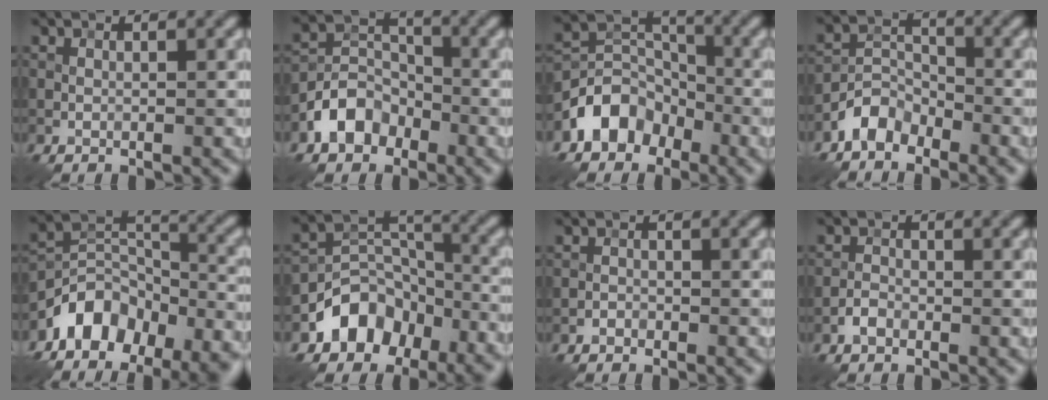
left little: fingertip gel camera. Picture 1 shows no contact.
{"total": 4.6, "force": [-2.7, 3.2, 1.9], "torque": [-0.032, 0.004, -0.058]}
{"total": 5.4, "force": [-3.3, 3.9, 1.9], "torque": [-0.018, 0.002, -0.069]}
{"total": 3.2, "force": [-2.6, 1.6, 1.1], "torque": [-0.019, 0.010, -0.061]}
{"total": 8.7, "force": [-6.2, 4.6, 4.1], "torque": [-0.056, 0.001, -0.120]}
{"total": 7.5, "force": [-4.5, 5.1, 3.1], "torque": [-0.028, -0.003, -0.087]}
{"total": 0.7, "force": [-0.6, 0.2, 0.1], "torque": [-0.002, 0.003, -0.011]}
{"total": 1.2, "force": [-0.8, 0.6, 0.6], "torque": [-0.010, 0.005, -0.019]}